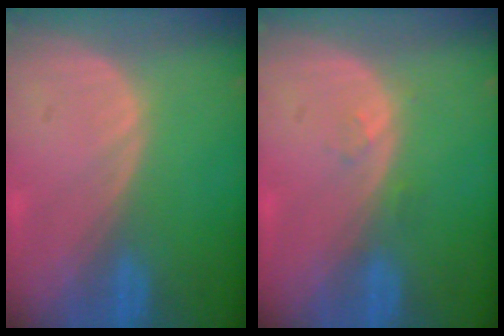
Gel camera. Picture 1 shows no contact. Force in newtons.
{"total": 1.1, "press": 1.0, "slide": 0.1}